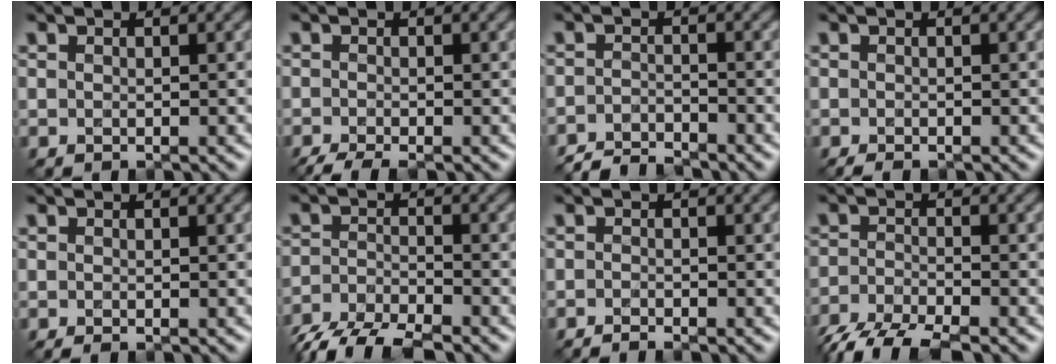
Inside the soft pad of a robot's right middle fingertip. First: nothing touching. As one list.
[{"total": 2.6, "force": [-2.1, 0.4, 1.5], "torque": [-0.028, -0.008, -0.043]}, {"total": 2.9, "force": [-2.8, 0.4, 0.6], "torque": [-0.011, 0.000, -0.059]}, {"total": 0.9, "force": [-0.8, 0.2, 0.5], "torque": [-0.009, -0.003, -0.014]}, {"total": 0.6, "force": [-0.4, 0.1, 0.4], "torque": [-0.008, -0.002, -0.006]}, {"total": 6.6, "force": [-5.5, 1.8, 3.1], "torque": [-0.059, -0.018, -0.101]}, {"total": 1.0, "force": [-0.9, 0.1, 0.4], "torque": [-0.005, -0.002, -0.019]}, {"total": 6.0, "force": [-4.9, 1.6, 3.2], "torque": [-0.059, -0.018, -0.094]}]